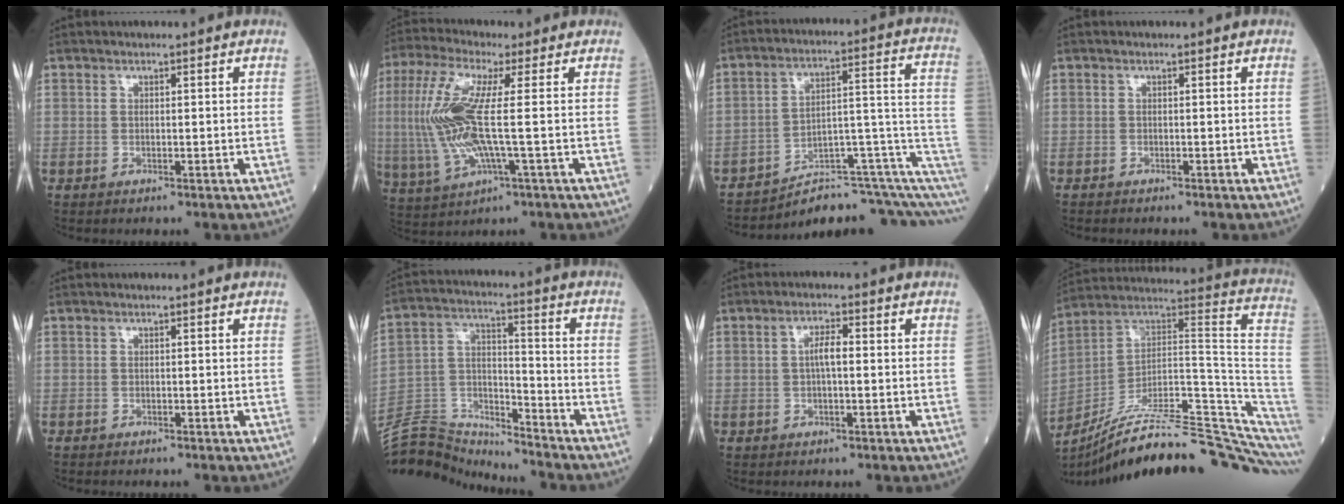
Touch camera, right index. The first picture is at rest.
{"total": 12.7, "force": [0.3, 1.8, 12.5], "torque": [-0.293, 0.005, 0.001]}
{"total": 12.7, "force": [-8.5, 3.3, 8.8], "torque": [-0.105, 0.084, -0.119]}
{"total": 0.8, "force": [-0.8, 0.1, 0.2], "torque": [-0.006, -0.002, -0.014]}
{"total": 0.6, "force": [-0.5, 0.1, 0.0], "torque": [-0.002, -0.001, -0.012]}
{"total": 12.5, "force": [-12.4, 1.8, 0.4], "torque": [-0.013, 0.054, -0.228]}
{"total": 2.7, "force": [0.0, 0.6, 2.6], "torque": [-0.050, 0.007, -0.001]}
{"total": 25.6, "force": [-20.1, 2.6, 15.6], "torque": [-0.152, 0.047, -0.307]}